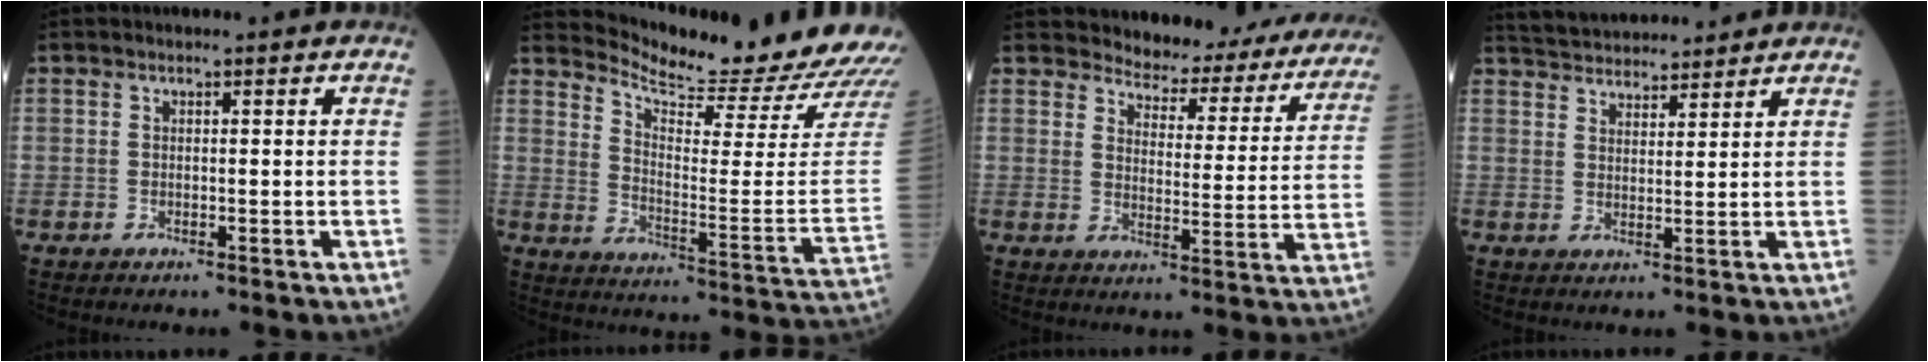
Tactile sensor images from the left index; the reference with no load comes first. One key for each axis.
{"total": 18.1, "fx": 17.7, "fy": -1.5, "fz": 3.4, "tx": -0.073, "ty": -0.122, "tz": 0.234}
{"total": 19.9, "fx": 18.6, "fy": 5.0, "fz": 5.1, "tx": -0.035, "ty": -0.067, "tz": 0.201}
{"total": 10.8, "fx": 10.3, "fy": 1.9, "fz": 2.6, "tx": -0.046, "ty": 0.027, "tz": 0.162}